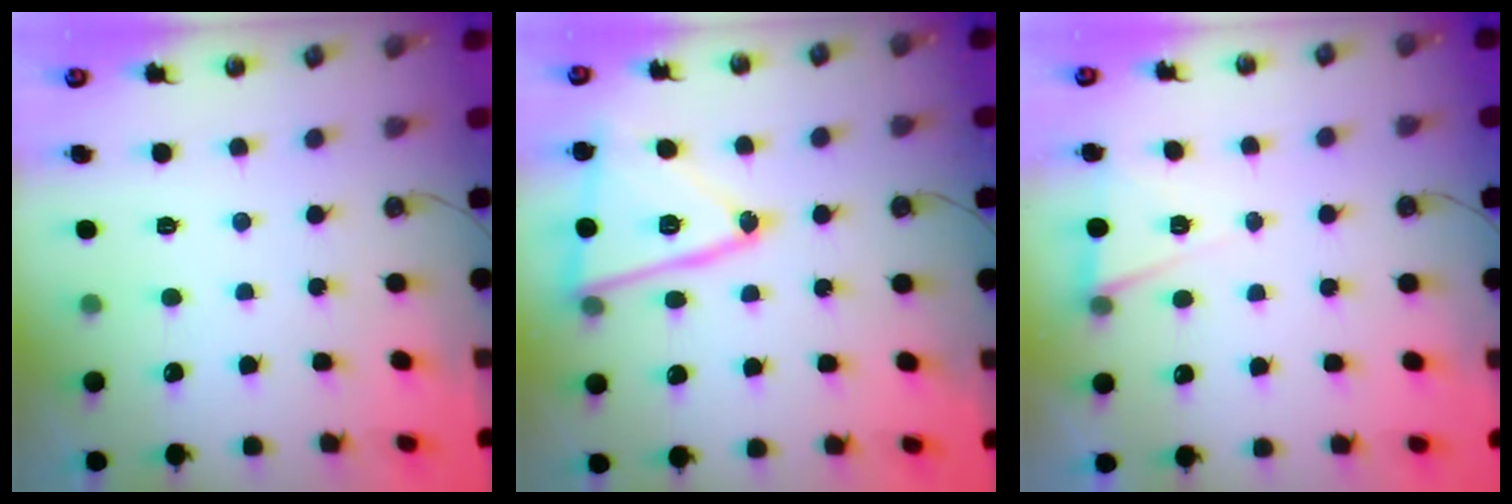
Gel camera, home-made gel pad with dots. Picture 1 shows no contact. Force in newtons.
{"total": 15.8, "press": 15.6, "slide": 2.5}
{"total": 6.1, "press": 3.9, "slide": 4.7}